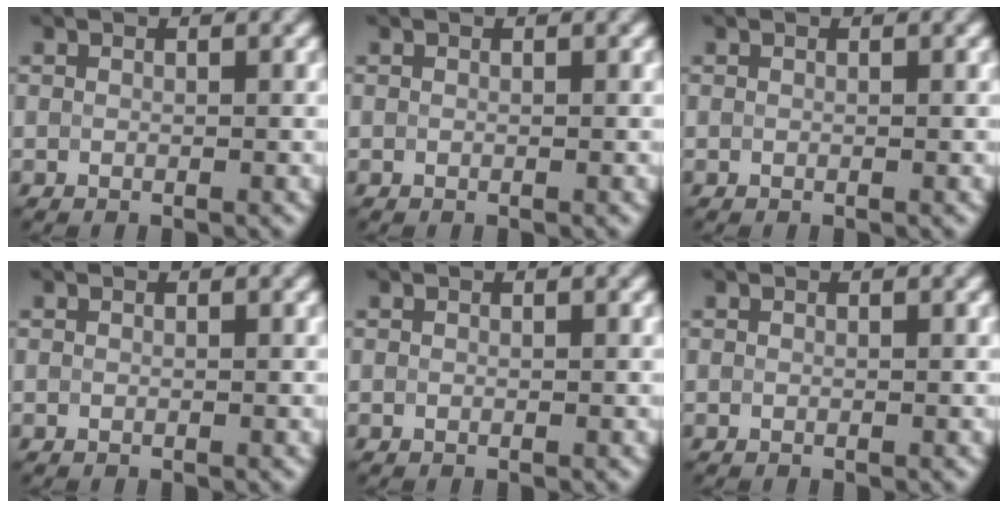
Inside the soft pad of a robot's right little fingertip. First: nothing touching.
{"total": 0.0}
{"total": 0.0}
{"total": 0.0}
{"total": 0.0}
{"total": 0.0}